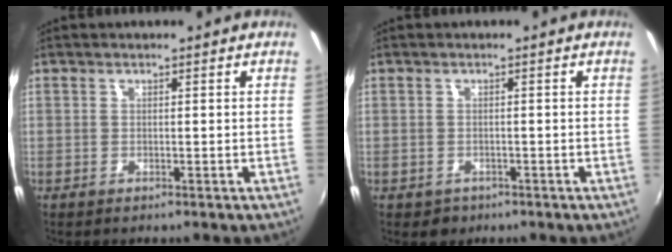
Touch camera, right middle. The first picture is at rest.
{"total": 1.8, "force": [-1.0, 1.4, 0.3], "torque": [-0.010, -0.004, -0.012]}